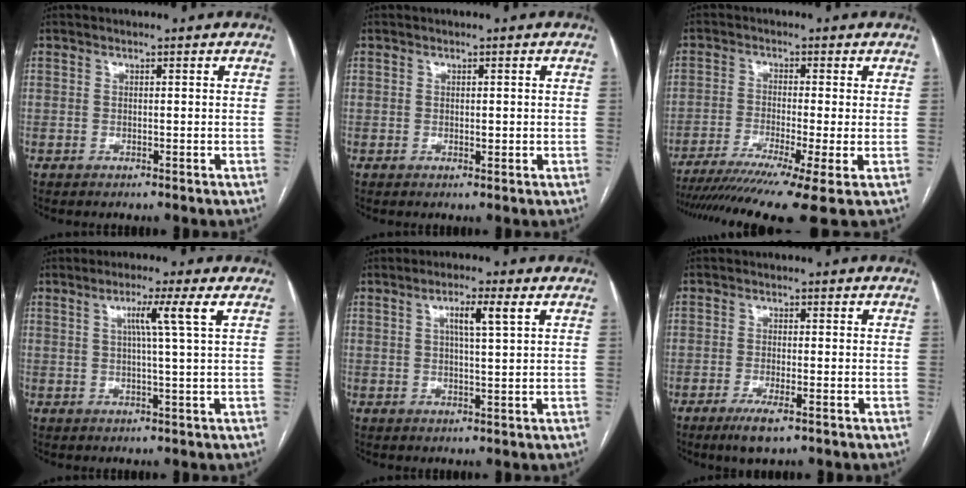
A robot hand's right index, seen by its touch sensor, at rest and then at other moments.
{"total": 0.9, "force": [0.1, 0.5, 0.8], "torque": [-0.008, -0.001, 0.003]}
{"total": 14.1, "force": [-10.3, -1.0, 9.6], "torque": [-0.144, -0.033, -0.163]}
{"total": 4.9, "force": [1.7, -1.2, 4.4], "torque": [-0.082, 0.001, 0.029]}
{"total": 4.5, "force": [1.7, 0.1, 4.1], "torque": [-0.074, 0.003, 0.028]}
{"total": 4.1, "force": [-2.5, 0.6, 3.3], "torque": [-0.064, -0.010, -0.041]}